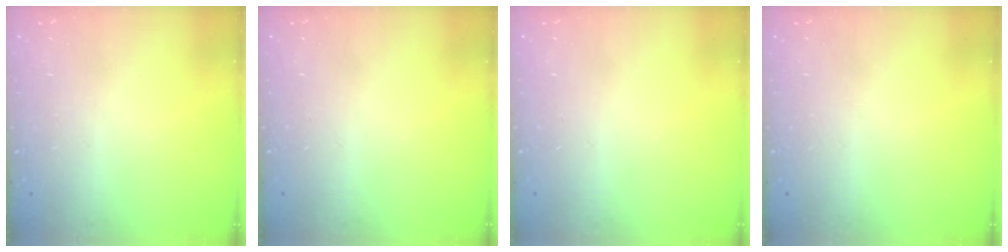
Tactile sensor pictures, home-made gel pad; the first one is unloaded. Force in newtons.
{"total": 0.0}
{"total": 0.0}
{"total": 0.0}